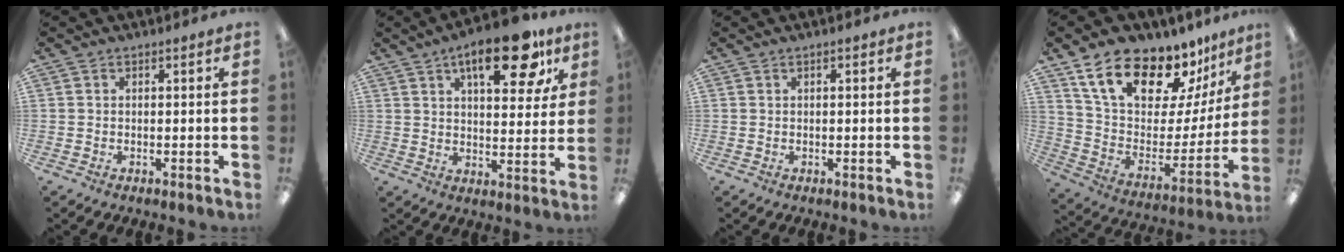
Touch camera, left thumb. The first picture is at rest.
{"total": 17.0, "force": [9.1, 7.1, 12.5], "torque": [-0.165, -0.036, 0.141]}
{"total": 0.5, "force": [0.2, 0.2, 0.4], "torque": [-0.009, 0.002, 0.003]}
{"total": 20.2, "force": [15.3, 9.0, 9.8], "torque": [-0.180, -0.103, 0.275]}